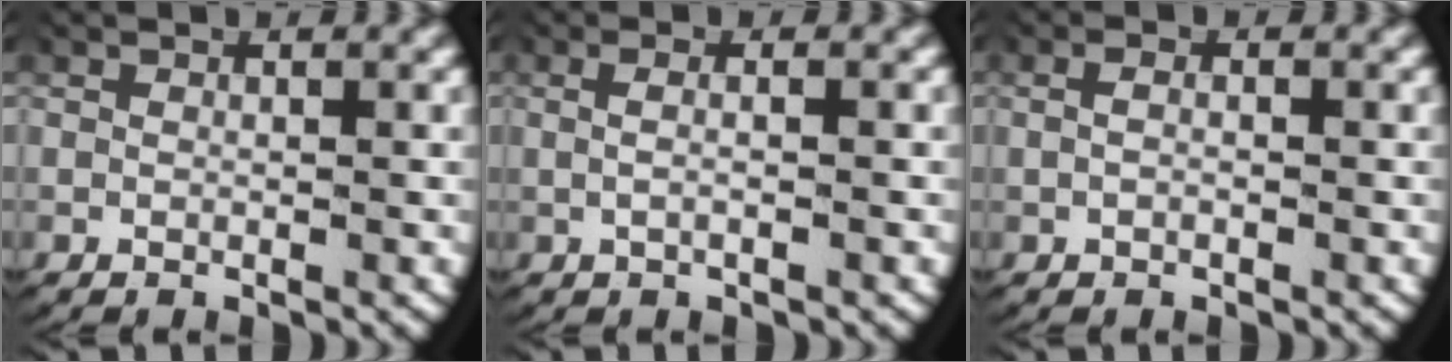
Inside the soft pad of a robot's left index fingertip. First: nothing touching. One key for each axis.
{"total": 1.6, "fx": -0.2, "fy": 0.3, "fz": 1.5, "tx": -0.035, "ty": -0.003, "tz": -0.002}
{"total": 1.0, "fx": -0.2, "fy": 0.4, "fz": 0.9, "tx": -0.020, "ty": -0.001, "tz": -0.003}